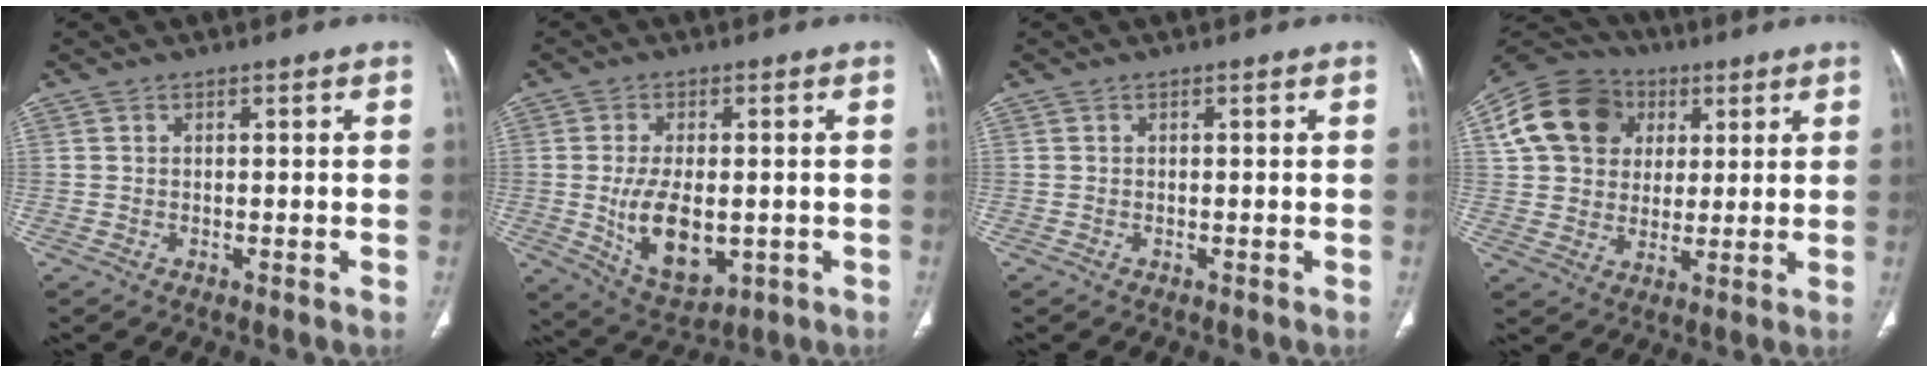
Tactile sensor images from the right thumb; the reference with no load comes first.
{"total": 11.4, "force": [-1.4, 6.3, 9.4], "torque": [-0.153, -0.013, -0.005]}
{"total": 0.0}
{"total": 16.2, "force": [5.1, 13.2, 7.9], "torque": [-0.128, 0.013, 0.086]}